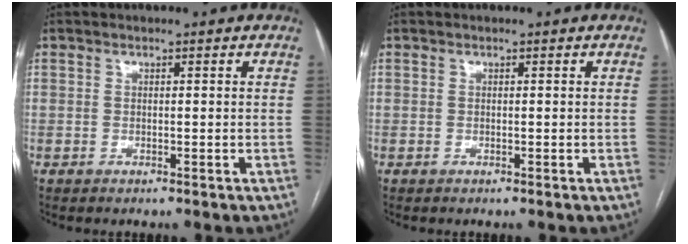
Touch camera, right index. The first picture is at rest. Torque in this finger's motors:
{"motor_torque": [-0.07, 0.09, 0.00, 0.00]}